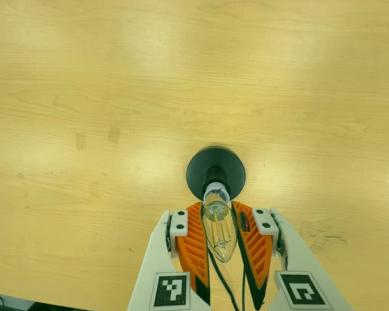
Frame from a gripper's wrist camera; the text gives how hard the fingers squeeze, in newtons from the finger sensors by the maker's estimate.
{"total": 20.4, "left": 21.4, "right": 19.3}